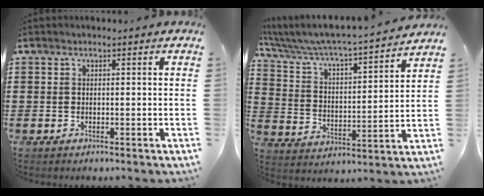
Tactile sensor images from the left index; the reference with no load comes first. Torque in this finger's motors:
{"motor_torque": [2.14, 0.00, 1.05, 0.21]}